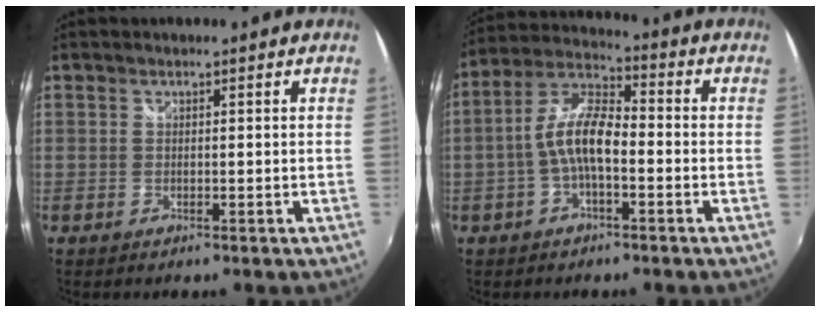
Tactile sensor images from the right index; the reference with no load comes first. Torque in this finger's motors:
{"motor_torque": [1.44, -0.39, 0.76, 0.17]}